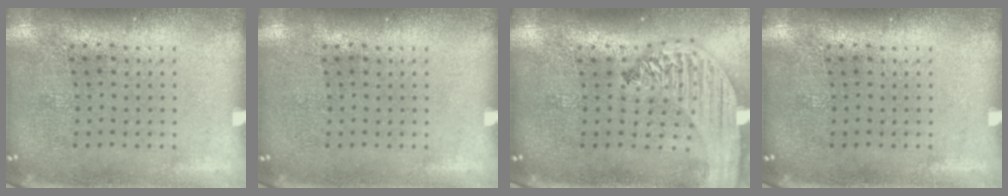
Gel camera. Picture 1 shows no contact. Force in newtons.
{"total": 0.0}
{"total": 3.1, "press": 2.5, "slide": 1.9}
{"total": 0.0}